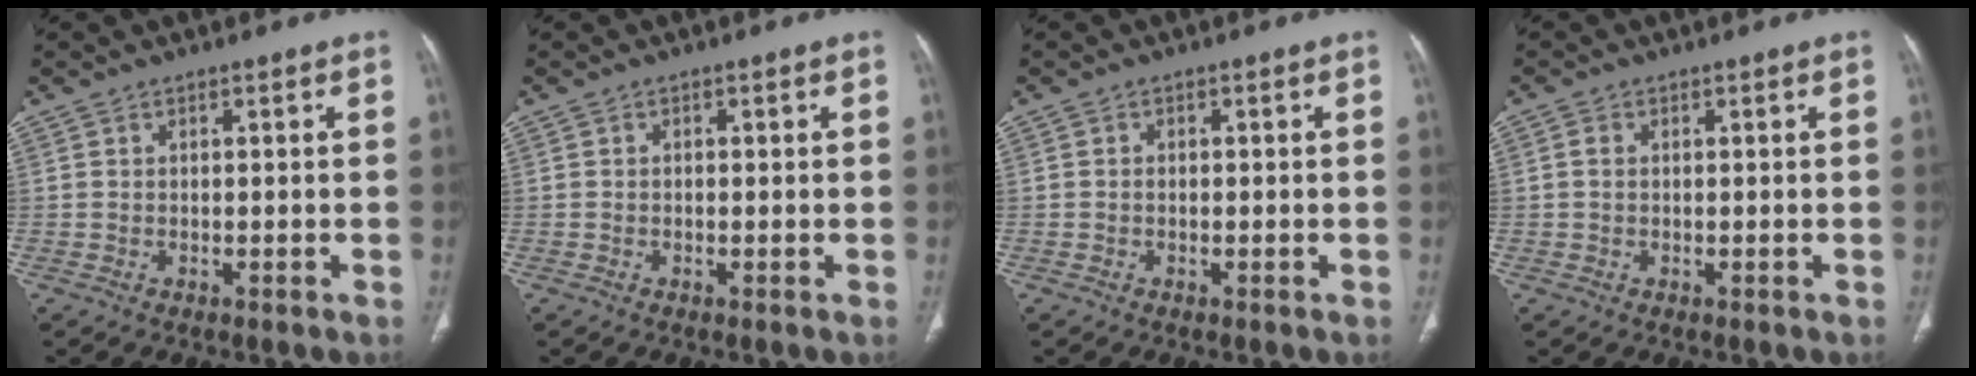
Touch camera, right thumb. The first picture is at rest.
{"total": 0.0}
{"total": 0.6, "force": [-0.2, 0.5, 0.3], "torque": [-0.002, 0.002, -0.005]}
{"total": 1.3, "force": [0.1, 0.9, 0.9], "torque": [-0.017, 0.001, 0.001]}